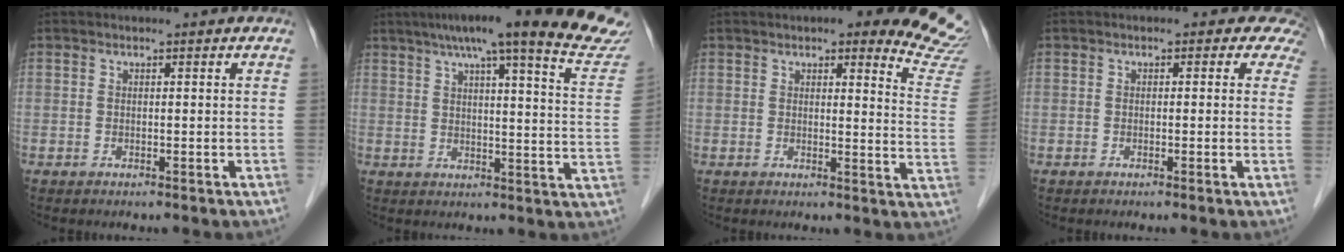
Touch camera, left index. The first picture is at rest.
{"total": 24.0, "force": [20.5, 0.8, 12.5], "torque": [-0.171, -0.036, 0.237]}
{"total": 14.6, "force": [12.4, 2.4, 7.3], "torque": [-0.061, -0.052, 0.107]}
{"total": 2.8, "force": [1.5, 2.0, 1.2], "torque": [0.007, -0.004, -0.010]}